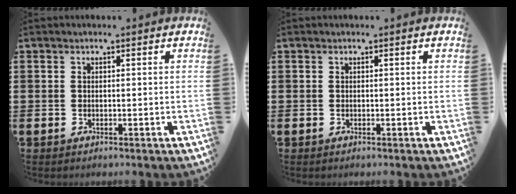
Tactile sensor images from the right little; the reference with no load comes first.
{"total": 0.0}